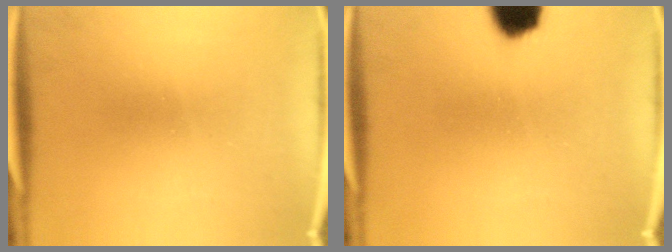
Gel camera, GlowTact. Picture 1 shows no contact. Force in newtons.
{"total": 9.8}